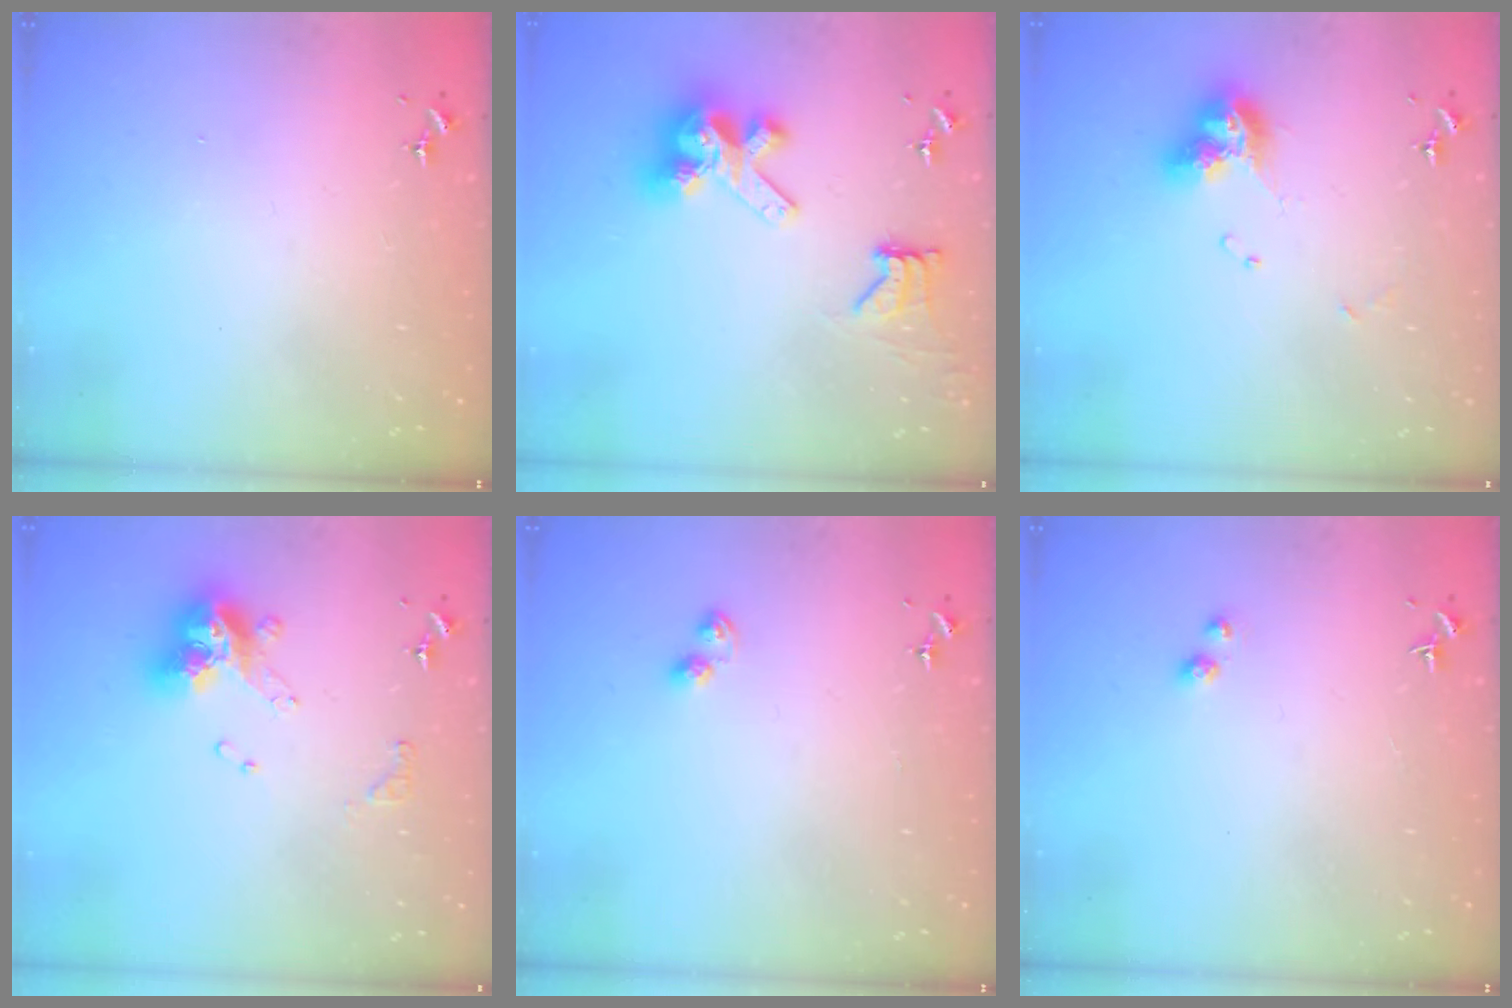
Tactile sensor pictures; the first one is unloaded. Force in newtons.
{"total": 12.1, "press": 12.0, "slide": 0.6}
{"total": 11.9, "press": 11.8, "slide": 1.4}
{"total": 13.5, "press": 13.5, "slide": 1.3}
{"total": 3.8, "press": 3.8, "slide": 0.4}
{"total": 2.9, "press": 2.9, "slide": 0.2}